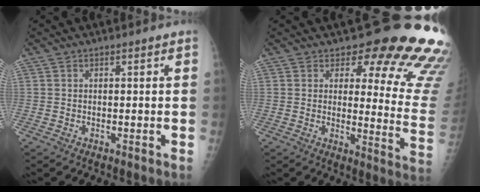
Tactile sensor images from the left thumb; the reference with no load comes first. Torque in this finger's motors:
{"motor_torque": [0.51, 0.62, 1.00, -1.77, 0.04]}